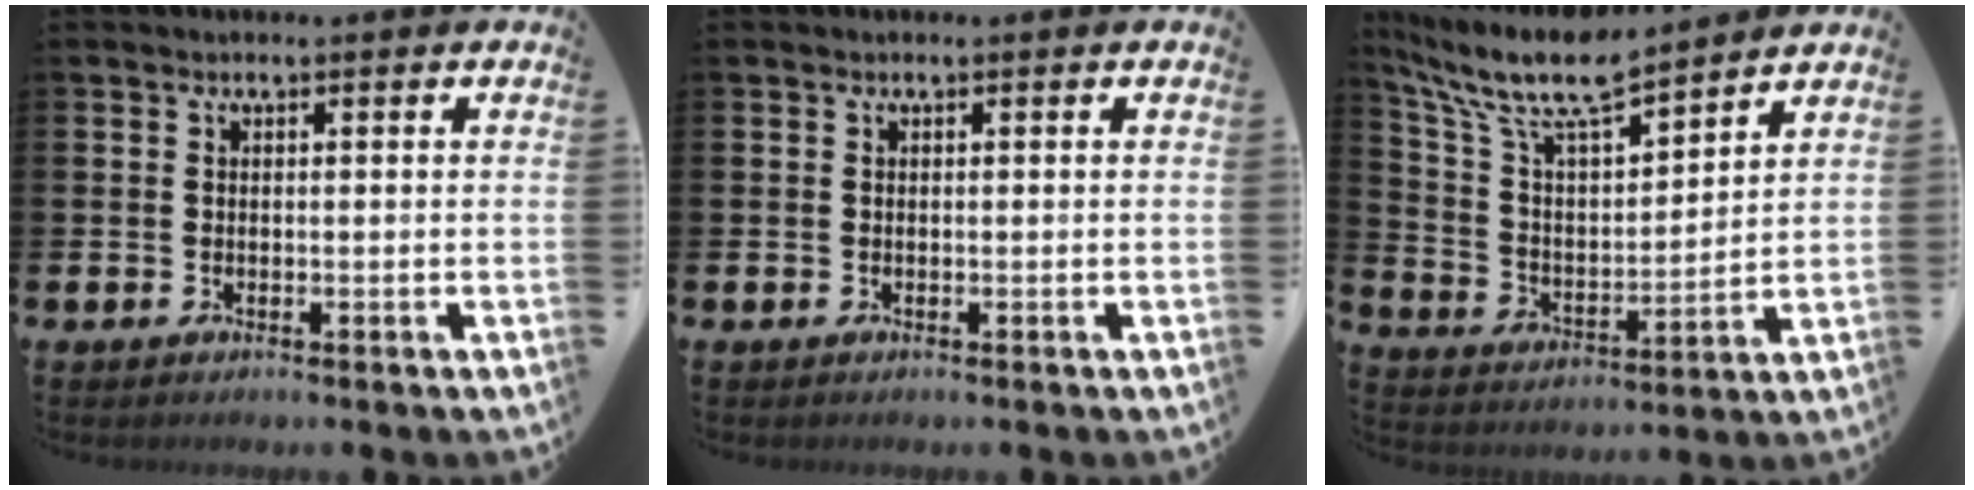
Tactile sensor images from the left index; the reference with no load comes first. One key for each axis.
{"total": 0.0}
{"total": 10.3, "fx": 9.0, "fy": 2.0, "fz": 4.7, "tx": -0.133, "ty": -0.049, "tz": 0.156}